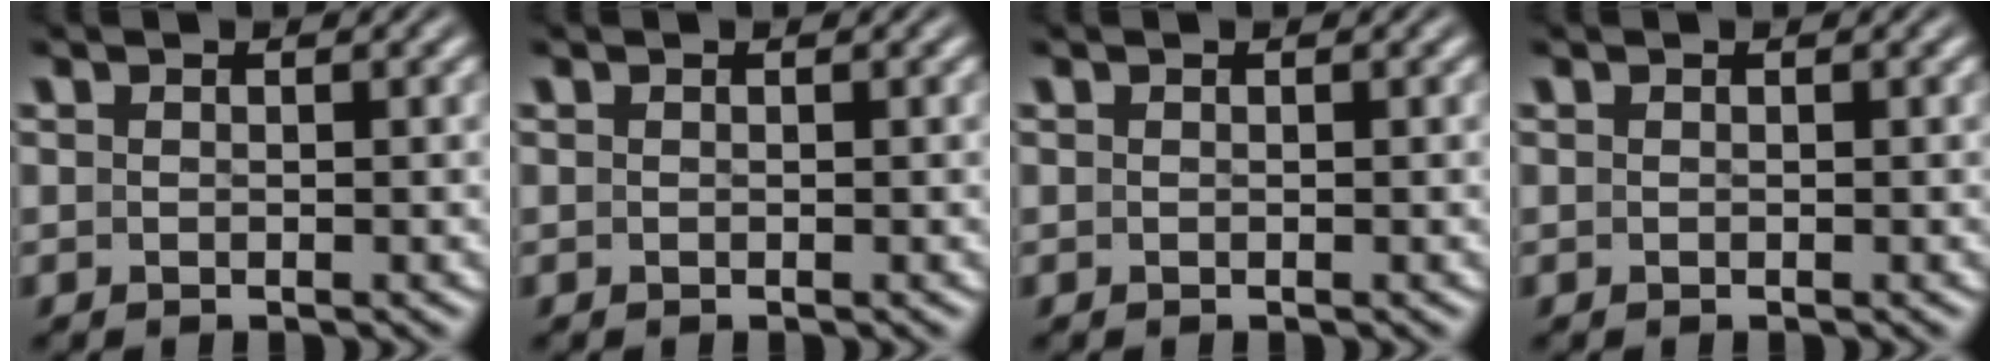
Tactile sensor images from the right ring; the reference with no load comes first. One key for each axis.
{"total": 0.0}
{"total": 0.0}
{"total": 0.0}